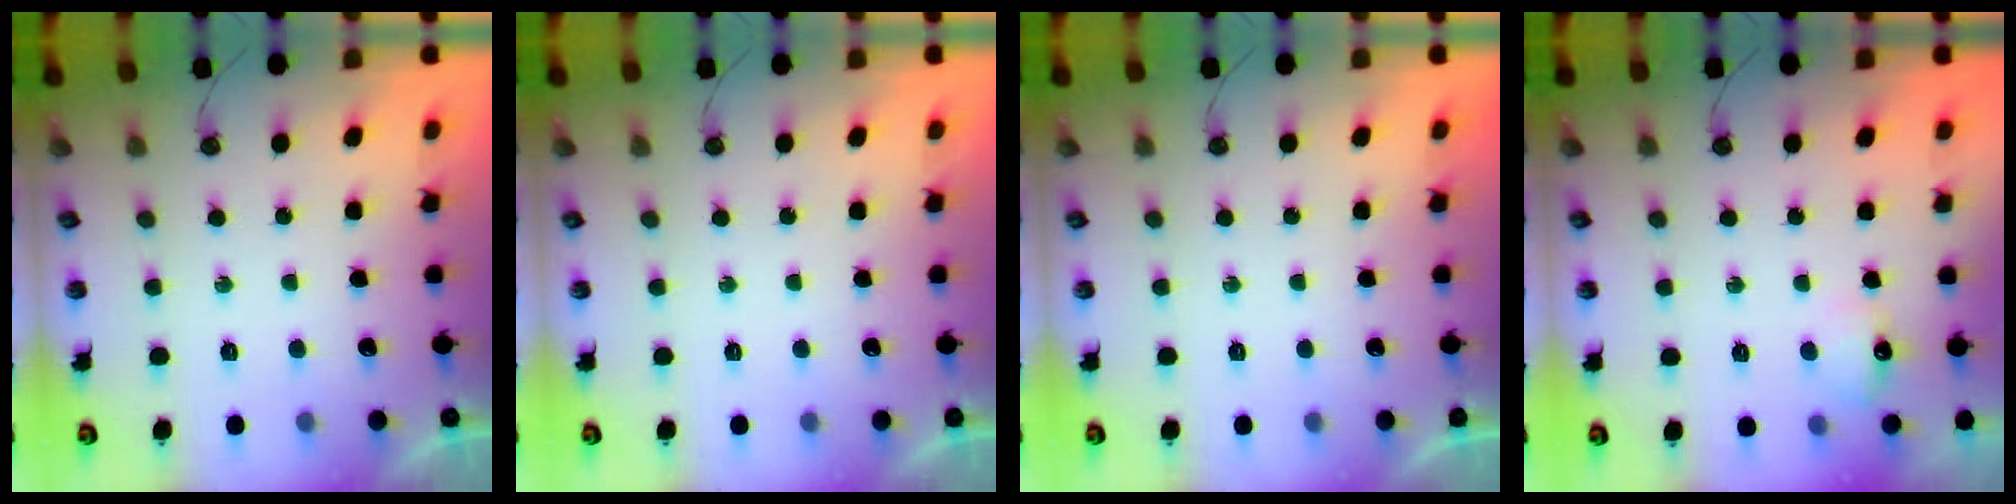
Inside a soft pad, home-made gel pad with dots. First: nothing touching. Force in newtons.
{"total": 0.0}
{"total": 0.0}
{"total": 6.2, "press": 6.1, "slide": 0.9}